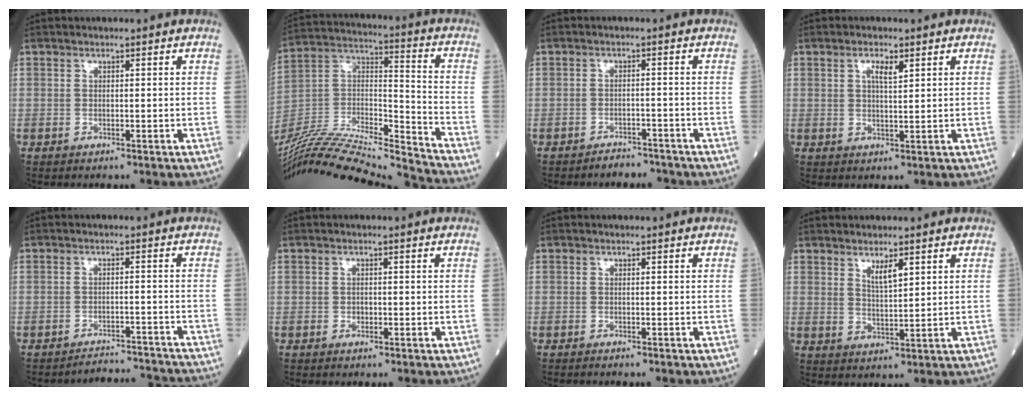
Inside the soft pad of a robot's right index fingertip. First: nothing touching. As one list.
[{"total": 26.4, "force": [-24.7, 0.1, 9.3], "torque": [-0.200, -0.015, -0.417]}, {"total": 3.4, "force": [-3.2, 1.2, -0.1], "torque": [0.002, 0.002, -0.048]}, {"total": 2.7, "force": [1.4, 0.5, 2.3], "torque": [-0.043, -0.001, 0.022]}, {"total": 8.0, "force": [-8.0, -0.4, -0.1], "torque": [0.006, 0.005, -0.107]}, {"total": 0.8, "force": [-0.3, 0.6, 0.4], "torque": [-0.006, 0.002, -0.006]}, {"total": 1.1, "force": [-1.0, 0.0, 0.4], "torque": [-0.003, 0.001, -0.014]}, {"total": 3.2, "force": [2.0, 0.5, 2.5], "torque": [-0.047, -0.004, 0.040]}]